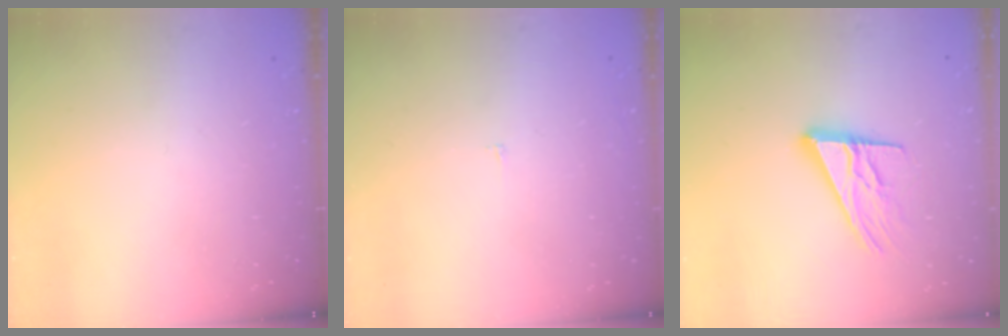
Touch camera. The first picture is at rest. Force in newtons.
{"total": 2.2, "press": 2.2, "slide": 0.2}
{"total": 14.9, "press": 14.6, "slide": 2.9}